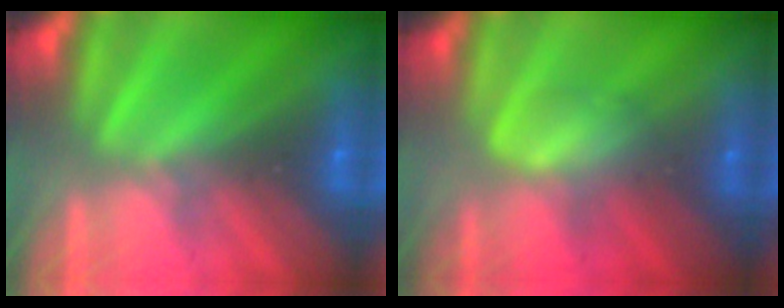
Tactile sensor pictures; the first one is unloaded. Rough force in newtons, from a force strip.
{"total": 2.8}